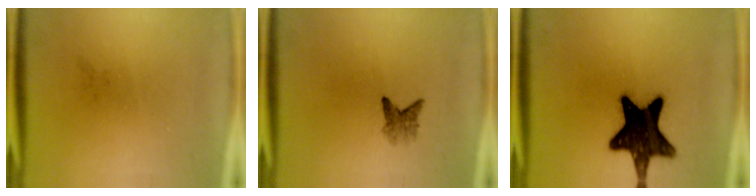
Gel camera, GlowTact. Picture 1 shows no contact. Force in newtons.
{"total": 2.0}
{"total": 14.7}